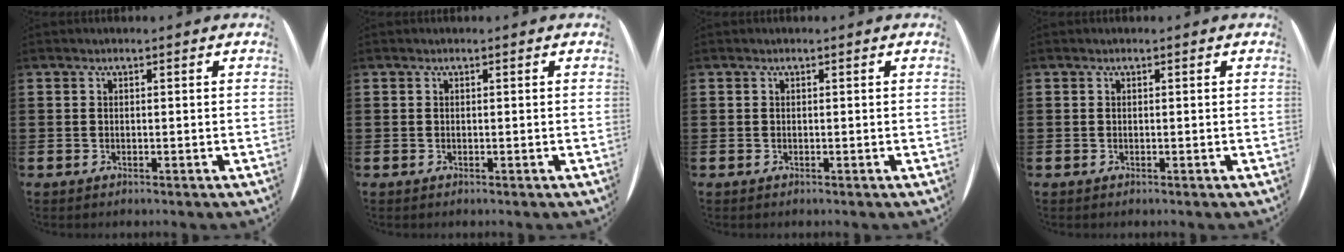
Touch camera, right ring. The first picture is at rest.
{"total": 0.0}
{"total": 0.0}
{"total": 0.0}